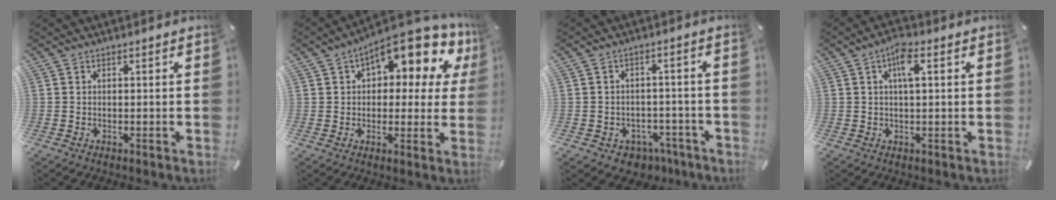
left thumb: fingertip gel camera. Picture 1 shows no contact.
{"total": 13.9, "force": [8.8, 6.0, 9.0], "torque": [-0.134, -0.058, 0.147]}
{"total": 4.2, "force": [-1.8, 3.7, 0.8], "torque": [-0.012, 0.012, -0.034]}
{"total": 5.3, "force": [1.6, 1.8, 4.7], "torque": [-0.090, 0.007, 0.023]}